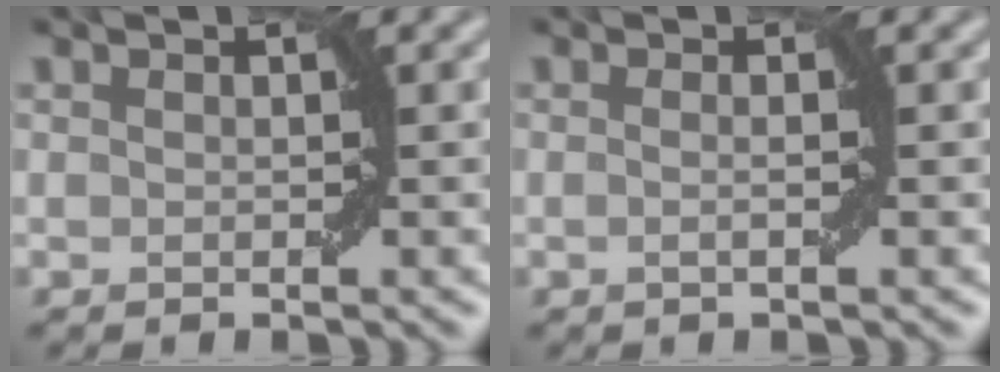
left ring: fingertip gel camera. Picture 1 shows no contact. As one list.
[{"total": 1.4, "force": [0.0, 0.4, 1.3], "torque": [-0.010, -0.008, -0.013]}]